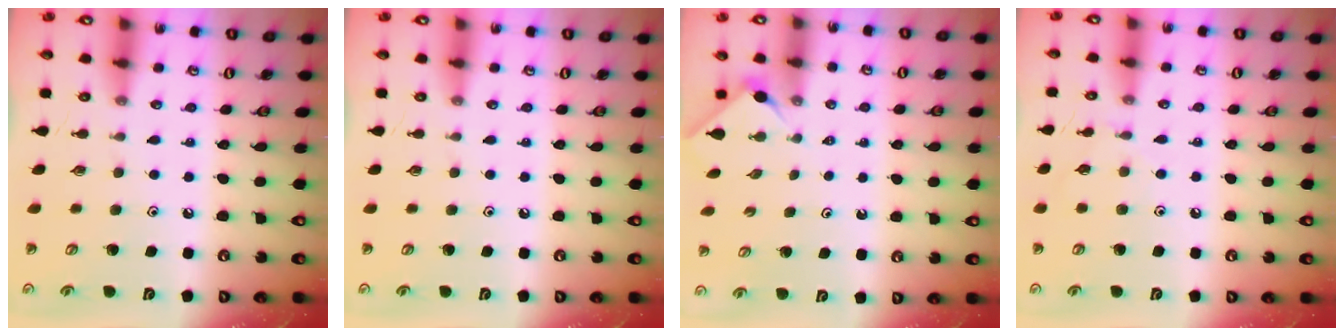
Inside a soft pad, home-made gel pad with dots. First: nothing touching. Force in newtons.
{"total": 0.0}
{"total": 1.9, "press": 1.8, "slide": 0.4}
{"total": 4.4, "press": 4.4, "slide": 0.6}